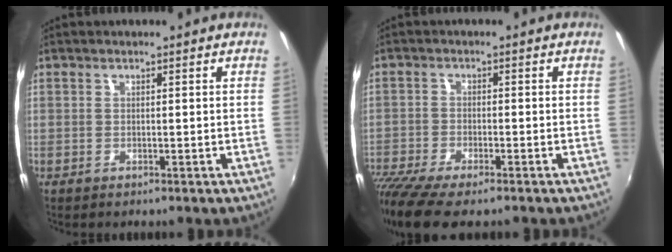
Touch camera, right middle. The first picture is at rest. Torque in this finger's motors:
{"motor_torque": [1.21, -0.93, 0.42, 0.21]}